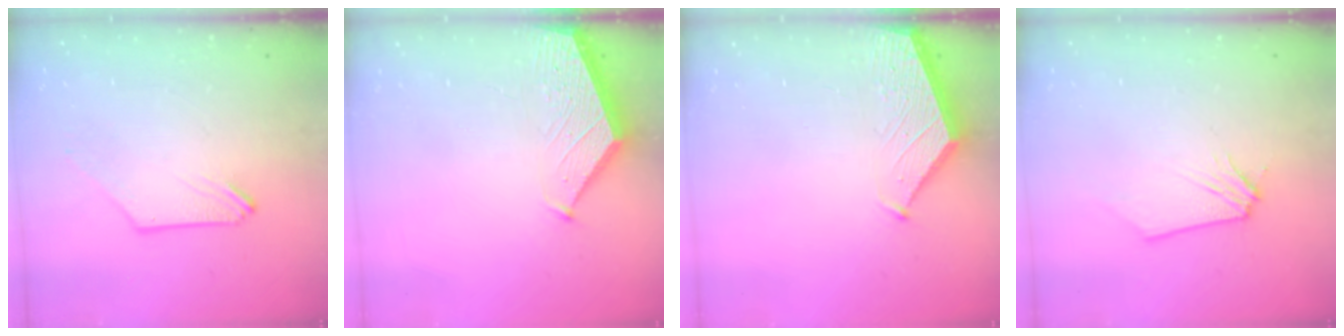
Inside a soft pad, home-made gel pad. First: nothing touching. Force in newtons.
{"total": 3.3, "press": 3.3, "slide": 0.4}
{"total": 2.4, "press": 2.4, "slide": 0.3}
{"total": 0.0}